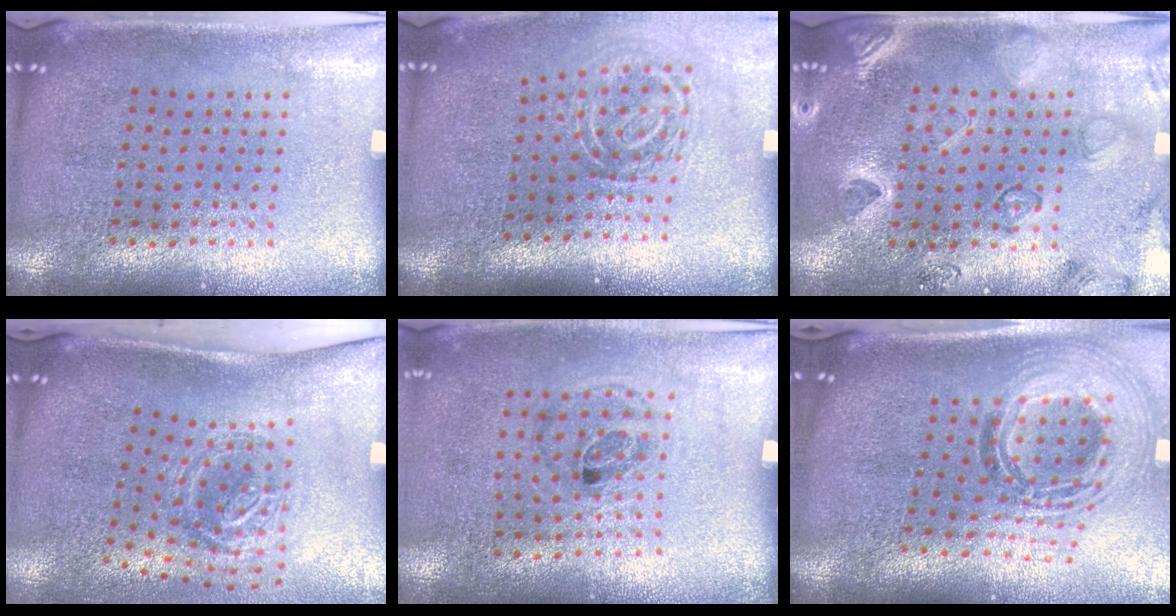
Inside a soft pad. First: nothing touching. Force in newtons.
{"total": 1.8, "press": 1.2, "slide": 1.4}
{"total": 2.3, "press": 2.1, "slide": 0.9}
{"total": 1.8, "press": 1.2, "slide": 1.4}
{"total": 1.1, "press": 0.7, "slide": 0.9}
{"total": 2.1, "press": 1.6, "slide": 1.2}